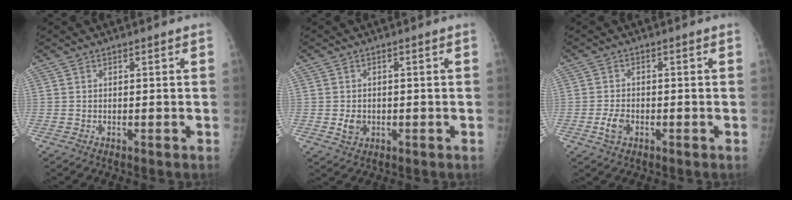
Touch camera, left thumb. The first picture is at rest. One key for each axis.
{"total": 2.7, "fx": -0.5, "fy": 2.2, "fz": 1.5, "tx": -0.018, "ty": 0.001, "tz": -0.003}
{"total": 3.2, "fx": -1.3, "fy": 2.0, "fz": 2.1, "tx": -0.040, "ty": 0.005, "tz": -0.023}